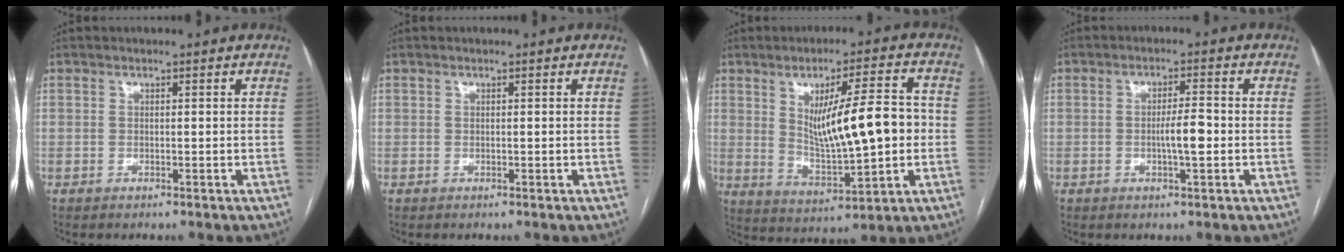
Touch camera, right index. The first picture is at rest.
{"total": 0.0}
{"total": 13.1, "force": [0.9, 2.6, 12.8], "torque": [-0.211, 0.008, 0.026]}
{"total": 4.0, "force": [-0.7, 0.4, 3.9], "torque": [-0.064, 0.000, -0.012]}